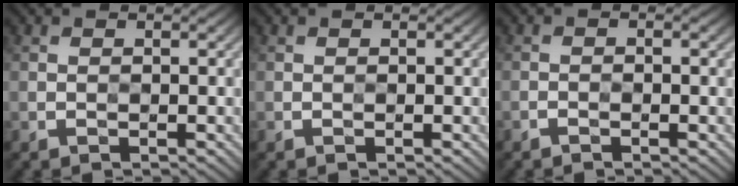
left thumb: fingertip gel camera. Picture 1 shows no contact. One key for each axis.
{"total": 0.0}
{"total": 0.7, "fx": -0.7, "fy": 0.0, "fz": 0.0, "tx": 0.000, "ty": -0.001, "tz": -0.017}